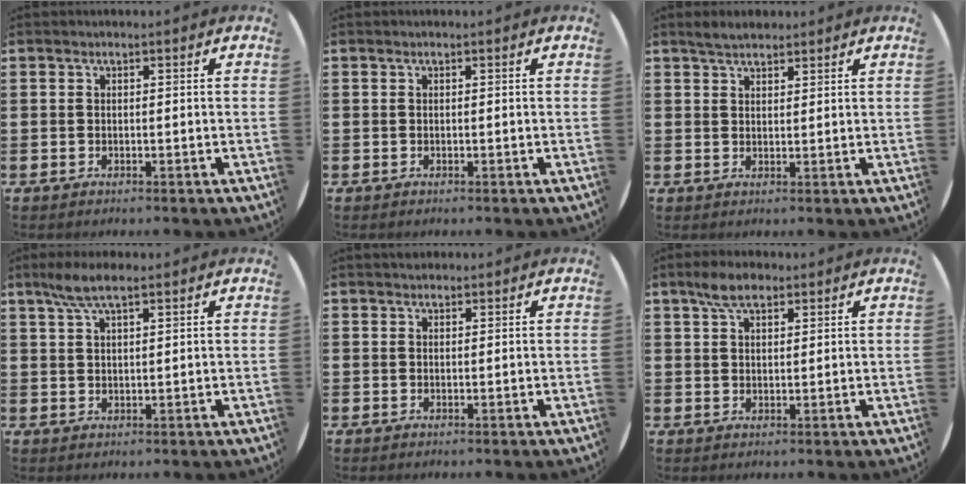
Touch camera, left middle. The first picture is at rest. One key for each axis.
{"total": 0.0}
{"total": 2.5, "fx": 2.3, "fy": 0.7, "fz": 0.6, "tx": -0.008, "ty": 0.004, "tz": 0.043}
{"total": 4.6, "fx": 3.2, "fy": 1.1, "fz": 3.1, "tx": -0.069, "ty": 0.005, "tz": 0.057}
{"total": 0.8, "fx": 0.7, "fy": 0.3, "fz": -0.1, "tx": 0.008, "ty": 0.000, "tz": 0.012}
{"total": 4.4, "fx": 3.2, "fy": 1.9, "fz": 2.3, "tx": -0.042, "ty": 0.006, "tz": 0.057}